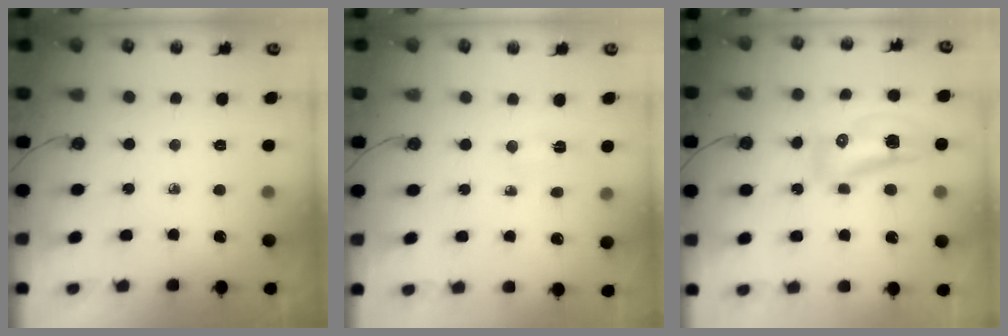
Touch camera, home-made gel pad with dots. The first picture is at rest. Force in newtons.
{"total": 2.8, "press": 2.8, "slide": 0.2}
{"total": 10.9, "press": 10.4, "slide": 3.2}